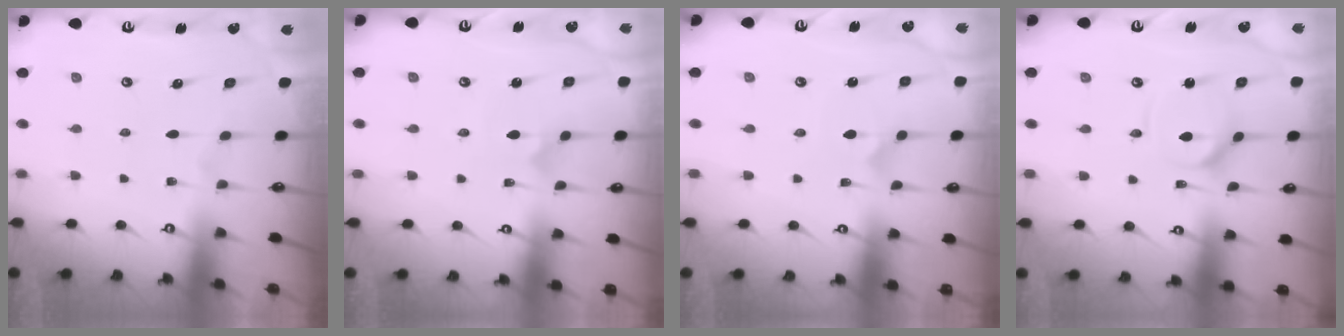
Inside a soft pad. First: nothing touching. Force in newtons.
{"total": 1.8, "press": 1.8, "slide": 0.1}
{"total": 2.3, "press": 2.3, "slide": 0.0}
{"total": 5.0, "press": 4.9, "slide": 0.5}